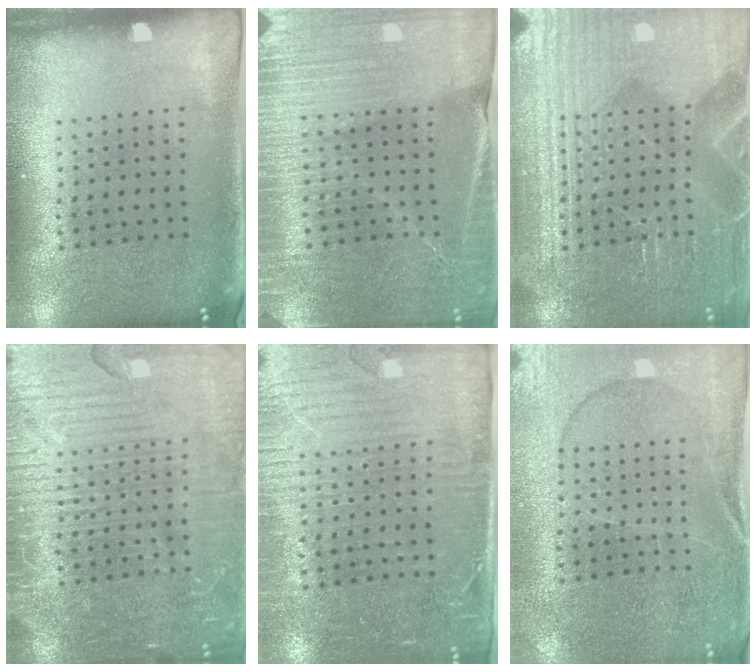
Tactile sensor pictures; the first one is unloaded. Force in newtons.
{"total": 4.0, "press": 3.8, "slide": 1.3}
{"total": 4.5, "press": 4.5, "slide": 0.5}
{"total": 5.4, "press": 5.3, "slide": 0.7}
{"total": 3.5, "press": 3.1, "slide": 1.5}
{"total": 1.1, "press": 1.1, "slide": 0.4}